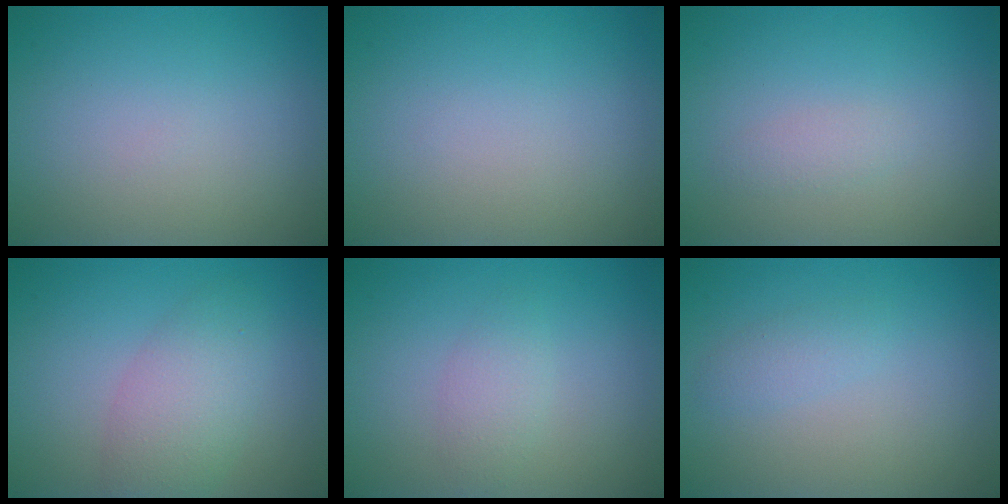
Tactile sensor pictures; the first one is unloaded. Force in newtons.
{"total": 0.0}
{"total": 0.9, "press": 0.9, "slide": 0.0}
{"total": 4.1, "press": 4.1, "slide": 0.2}
{"total": 1.7, "press": 1.7, "slide": 0.0}
{"total": 1.2, "press": 1.2, "slide": 0.0}